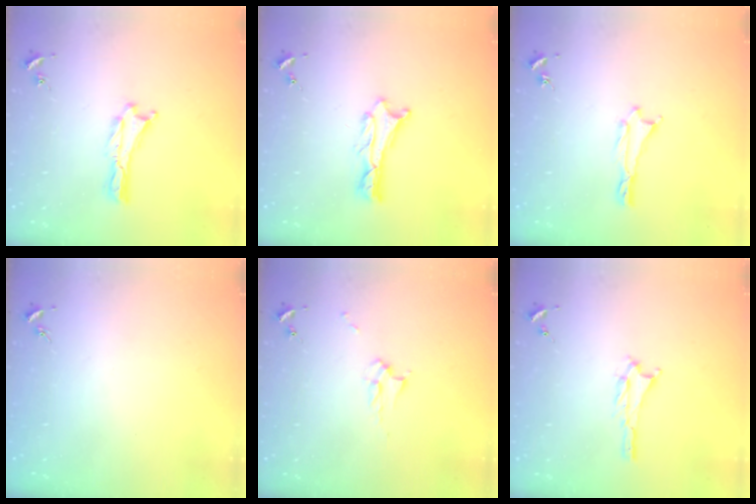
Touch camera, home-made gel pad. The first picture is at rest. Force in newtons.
{"total": 1.2, "press": 1.2, "slide": 0.2}
{"total": 0.5, "press": 0.5, "slide": 0.2}
{"total": 0.0}
{"total": 3.2, "press": 3.1, "slide": 0.5}
{"total": 1.2, "press": 1.2, "slide": 0.2}